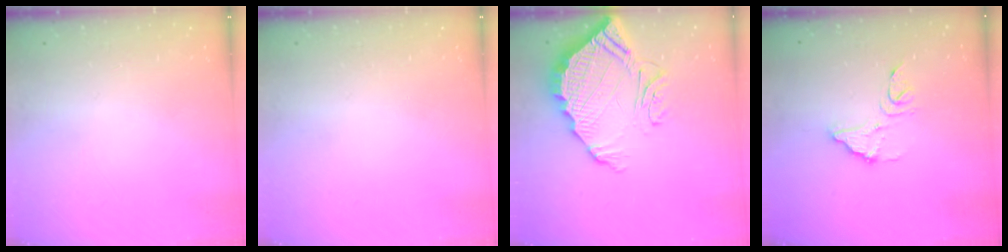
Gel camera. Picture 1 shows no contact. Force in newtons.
{"total": 0.0}
{"total": 15.0, "press": 15.0, "slide": 1.4}
{"total": 10.9, "press": 10.8, "slide": 1.1}